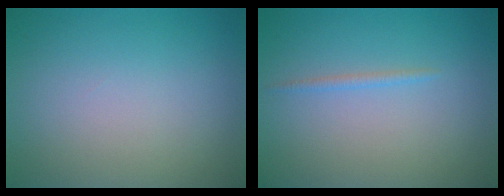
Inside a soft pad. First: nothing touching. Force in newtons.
{"total": 0.7, "press": 0.7, "slide": 0.1}